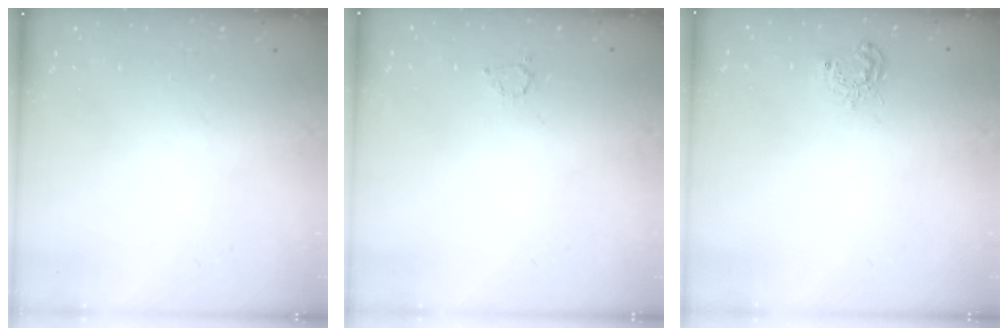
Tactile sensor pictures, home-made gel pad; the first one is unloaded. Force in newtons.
{"total": 2.5, "press": 2.5, "slide": 0.4}
{"total": 5.9, "press": 5.9, "slide": 0.4}